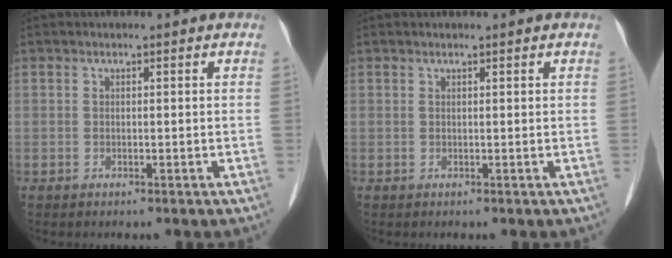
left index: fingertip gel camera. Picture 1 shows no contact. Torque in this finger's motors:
{"motor_torque": [-0.20, 0.01, 0.08, 0.01]}